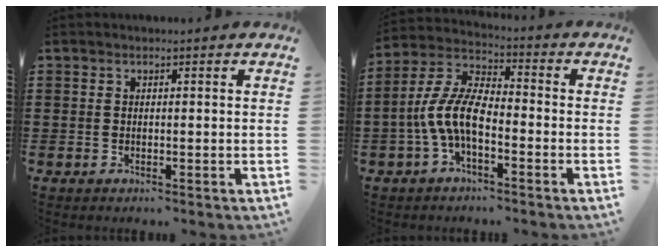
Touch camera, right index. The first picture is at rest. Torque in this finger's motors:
{"motor_torque": [1.85, -0.03, 1.04, 0.21]}